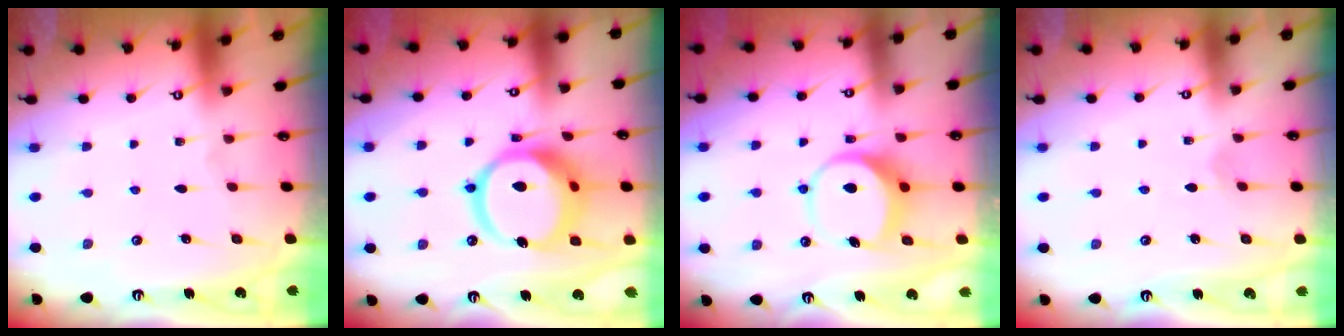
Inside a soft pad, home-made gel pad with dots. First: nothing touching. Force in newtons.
{"total": 17.9, "press": 17.8, "slide": 2.2}
{"total": 8.3, "press": 8.3, "slide": 0.7}
{"total": 1.5, "press": 1.4, "slide": 0.1}